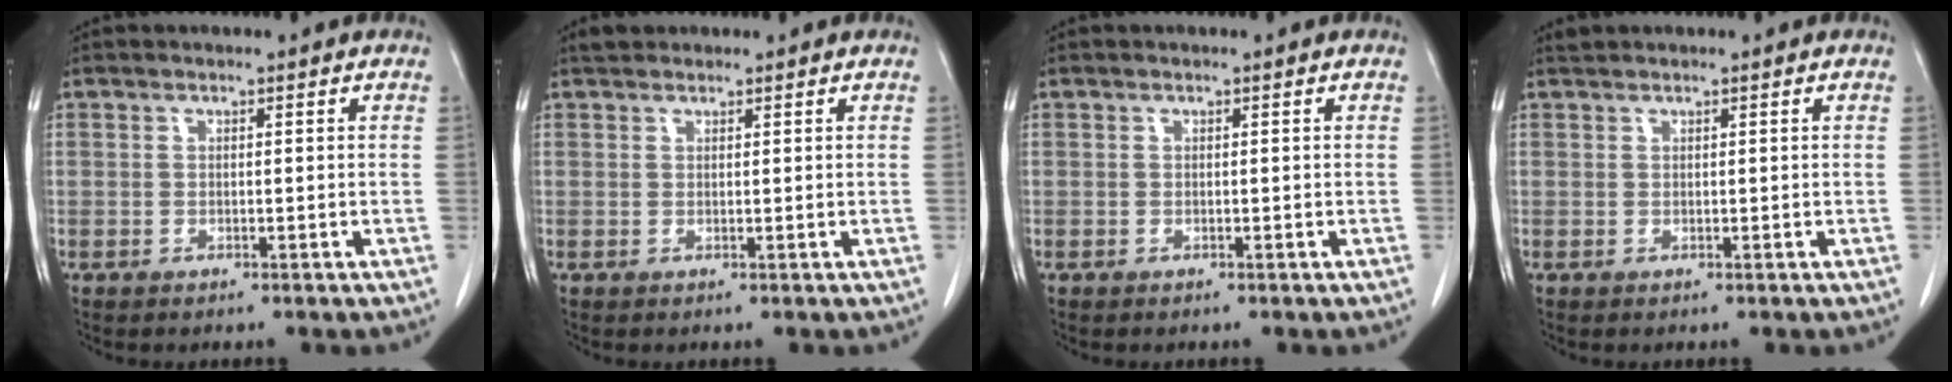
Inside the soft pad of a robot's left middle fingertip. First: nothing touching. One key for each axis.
{"total": 1.7, "fx": 1.5, "fy": 0.7, "fz": 0.3, "tx": -0.009, "ty": 0.013, "tz": 0.024}
{"total": 0.0}
{"total": 0.6, "fx": 0.6, "fy": -0.1, "fz": 0.0, "tx": -0.008, "ty": 0.008, "tz": 0.017}